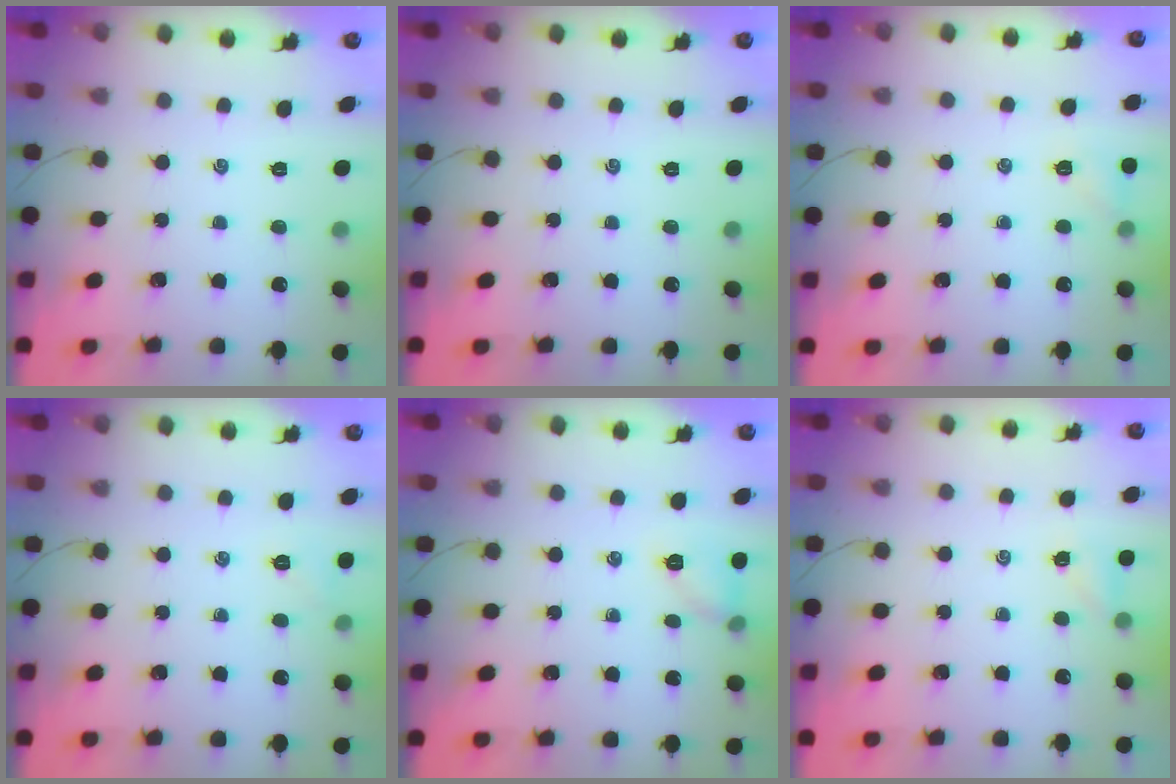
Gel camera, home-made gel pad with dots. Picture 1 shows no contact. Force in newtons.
{"total": 0.0}
{"total": 4.8, "press": 4.7, "slide": 1.0}
{"total": 4.8, "press": 4.6, "slide": 1.0}
{"total": 6.9, "press": 6.8, "slide": 0.6}
{"total": 2.4, "press": 2.3, "slide": 0.9}